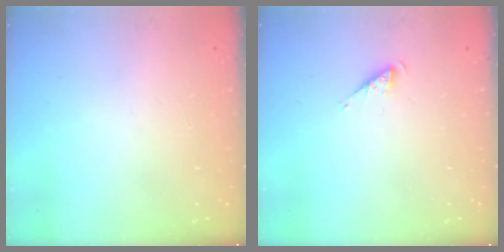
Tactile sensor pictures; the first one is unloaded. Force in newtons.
{"total": 2.7, "press": 2.7, "slide": 0.4}